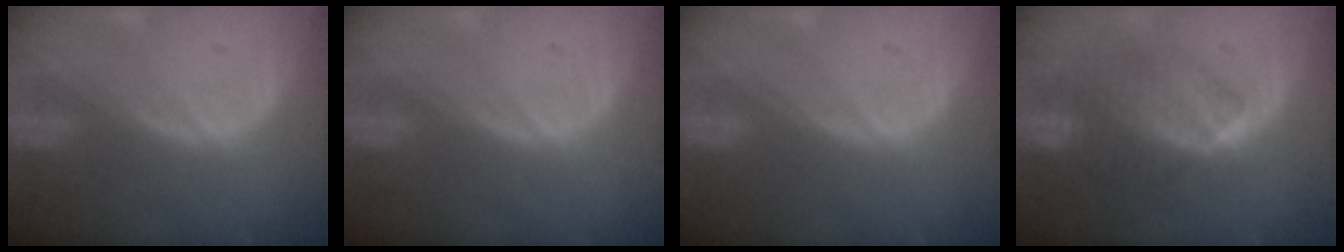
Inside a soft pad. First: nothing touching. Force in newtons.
{"total": 0.0}
{"total": 0.0}
{"total": 7.7, "press": 7.5, "slide": 2.0}